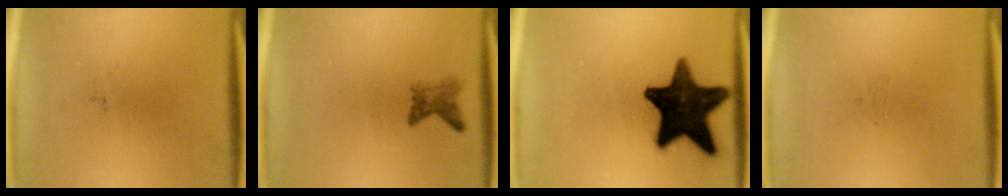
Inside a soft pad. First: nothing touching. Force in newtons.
{"total": 1.9}
{"total": 18.4}
{"total": 0.0}